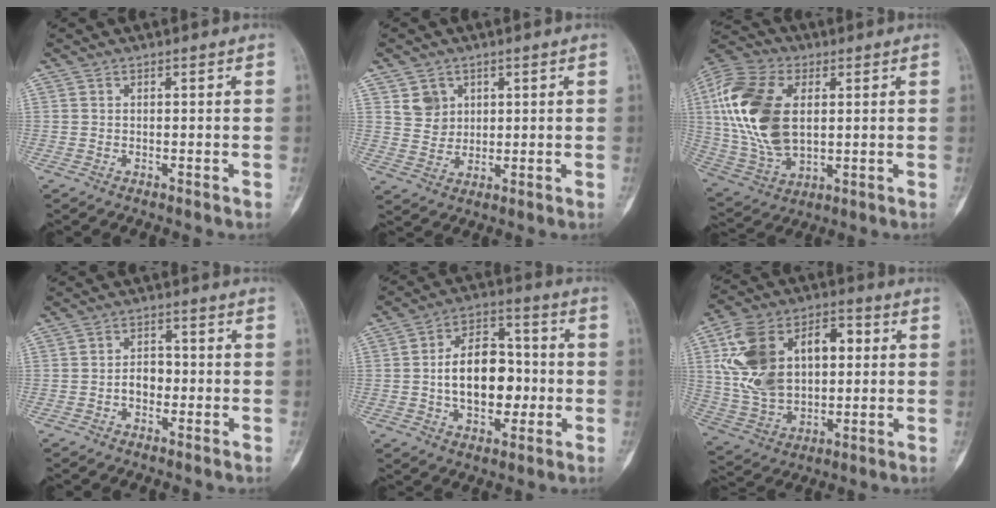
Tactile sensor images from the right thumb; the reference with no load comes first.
{"total": 5.1, "force": [2.3, 4.3, 1.5], "torque": [-0.007, -0.016, 0.049]}
{"total": 20.6, "force": [3.1, 12.3, 16.2], "torque": [-0.340, -0.004, 0.059]}
{"total": 3.7, "force": [-1.0, 2.7, 2.4], "torque": [-0.022, 0.017, -0.024]}
{"total": 14.5, "force": [-1.1, 9.3, 11.1], "torque": [-0.145, 0.030, -0.018]}
{"total": 21.7, "force": [4.1, 13.8, 16.1], "torque": [-0.276, 0.019, 0.080]}